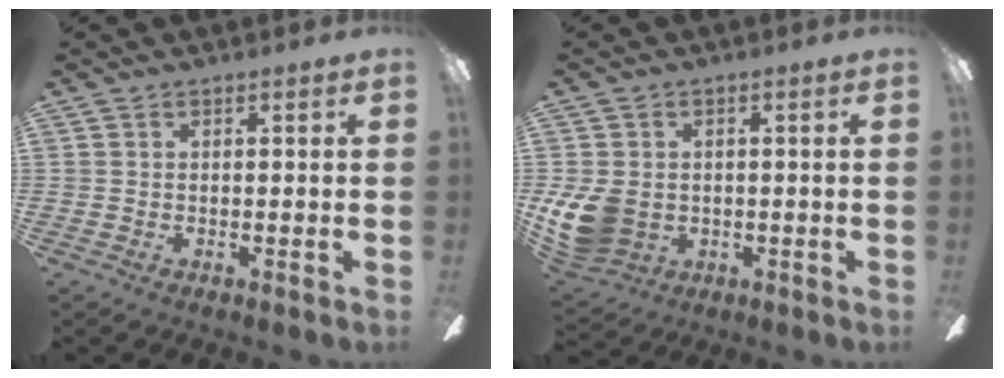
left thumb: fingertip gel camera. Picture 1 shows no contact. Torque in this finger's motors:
{"motor_torque": [0.53, 0.97, 0.36, -0.33, 0.08]}